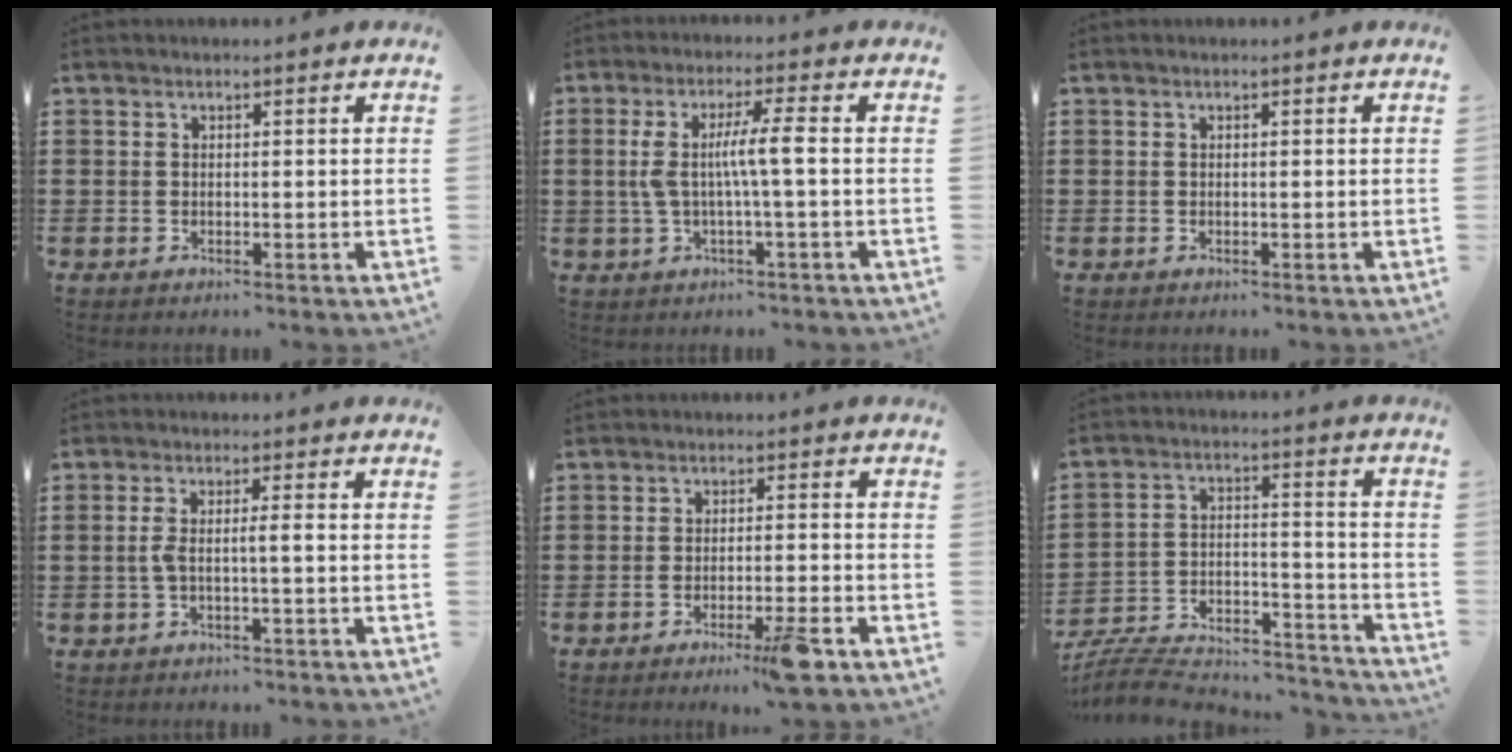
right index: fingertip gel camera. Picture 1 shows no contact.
{"total": 6.3, "force": [0.0, 0.1, 6.3], "torque": [-0.127, -0.005, -0.010]}
{"total": 0.0}
{"total": 3.1, "force": [-0.5, 0.1, 3.0], "torque": [-0.071, -0.008, -0.017]}
{"total": 5.4, "force": [-3.4, -0.4, 4.2], "torque": [-0.069, -0.013, -0.057]}
{"total": 6.6, "force": [-6.2, 1.7, 1.6], "torque": [-0.034, -0.001, -0.124]}